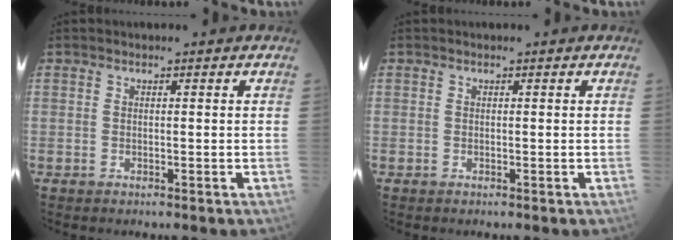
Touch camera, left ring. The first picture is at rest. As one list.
[{"total": 0.0}]